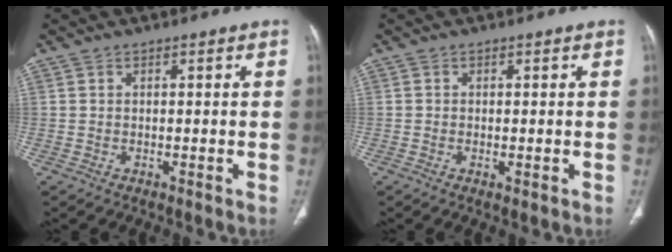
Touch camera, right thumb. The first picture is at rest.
{"total": 1.0, "force": [-0.3, 0.3, 0.9], "torque": [-0.020, -0.004, -0.005]}